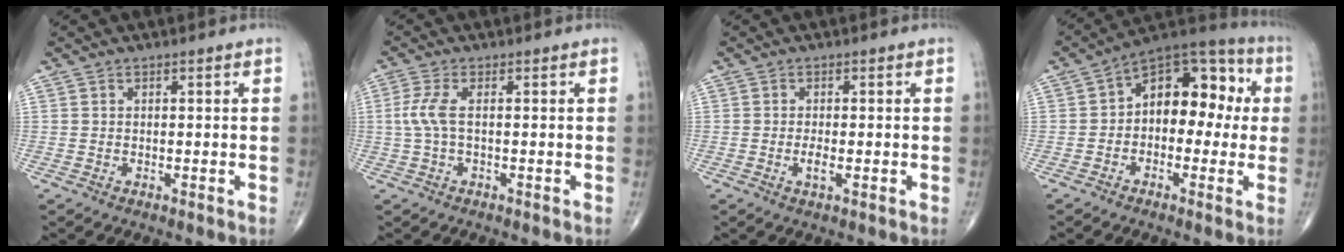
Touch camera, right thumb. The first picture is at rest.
{"total": 3.8, "force": [0.0, 1.1, 3.7], "torque": [-0.107, 0.004, -0.002]}
{"total": 2.1, "force": [-0.6, 0.6, 1.9], "torque": [-0.040, -0.002, -0.011]}
{"total": 14.2, "force": [0.9, 9.0, 10.9], "torque": [-0.108, 0.047, -0.006]}